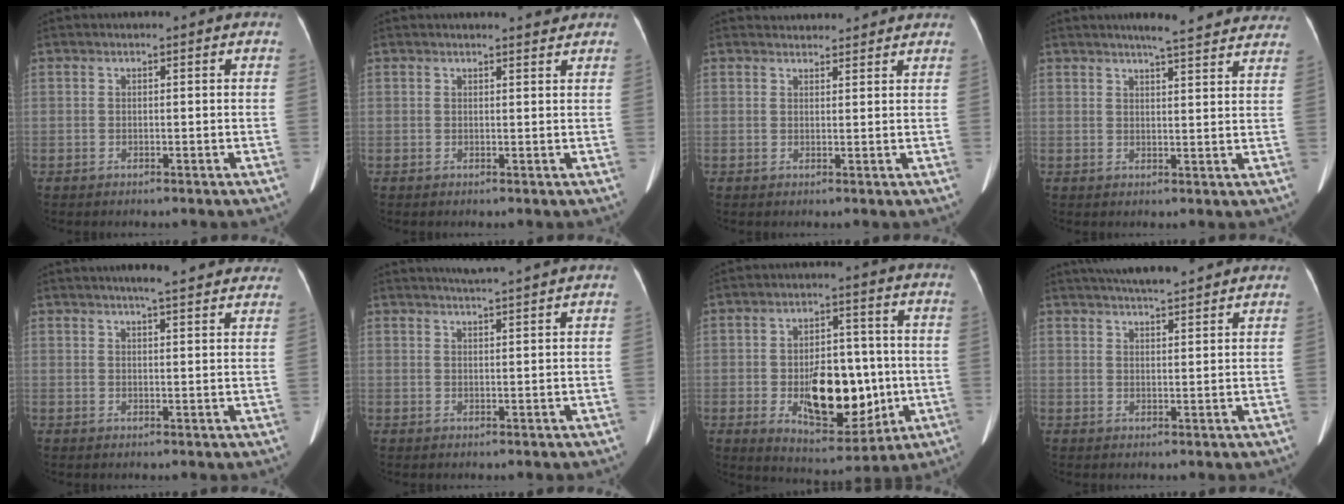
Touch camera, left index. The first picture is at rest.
{"total": 1.8, "force": [1.8, 0.0, 0.2], "torque": [-0.007, -0.008, 0.021]}
{"total": 5.2, "force": [5.0, 1.2, 0.5], "torque": [-0.004, 0.024, 0.058]}
{"total": 13.5, "force": [12.3, 1.4, 5.5], "torque": [-0.058, 0.001, 0.132]}
{"total": 11.7, "force": [10.4, 1.4, 5.2], "torque": [-0.055, 0.006, 0.108]}
{"total": 7.9, "force": [7.1, -1.2, 3.1], "torque": [-0.050, 0.015, 0.091]}
{"total": 13.5, "force": [-2.4, 6.8, 11.4], "torque": [-0.180, -0.003, -0.024]}
{"total": 10.8, "force": [9.6, 1.0, 4.9], "torque": [-0.076, 0.021, 0.128]}